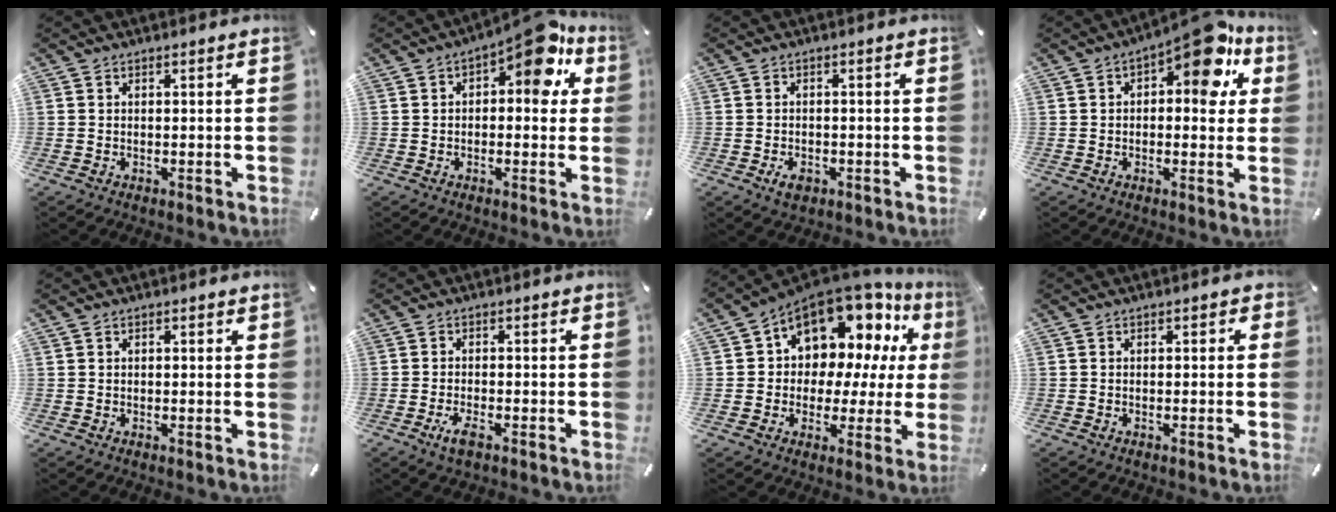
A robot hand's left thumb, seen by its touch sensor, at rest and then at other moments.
{"total": 10.8, "force": [5.7, 4.7, 7.9], "torque": [-0.100, -0.038, 0.090]}
{"total": 3.0, "force": [-1.4, 2.0, 1.8], "torque": [-0.038, 0.006, -0.027]}
{"total": 12.0, "force": [6.8, 5.1, 8.5], "torque": [-0.099, -0.052, 0.109]}
{"total": 0.6, "force": [0.3, 0.3, 0.4], "torque": [-0.007, 0.003, 0.004]}
{"total": 3.1, "force": [-1.7, 1.0, 2.4], "torque": [-0.051, 0.001, -0.033]}
{"total": 13.7, "force": [9.5, 8.0, 5.9], "torque": [-0.102, -0.083, 0.171]}
{"total": 0.7, "force": [-0.2, 0.6, 0.4], "torque": [0.001, -0.001, -0.007]}